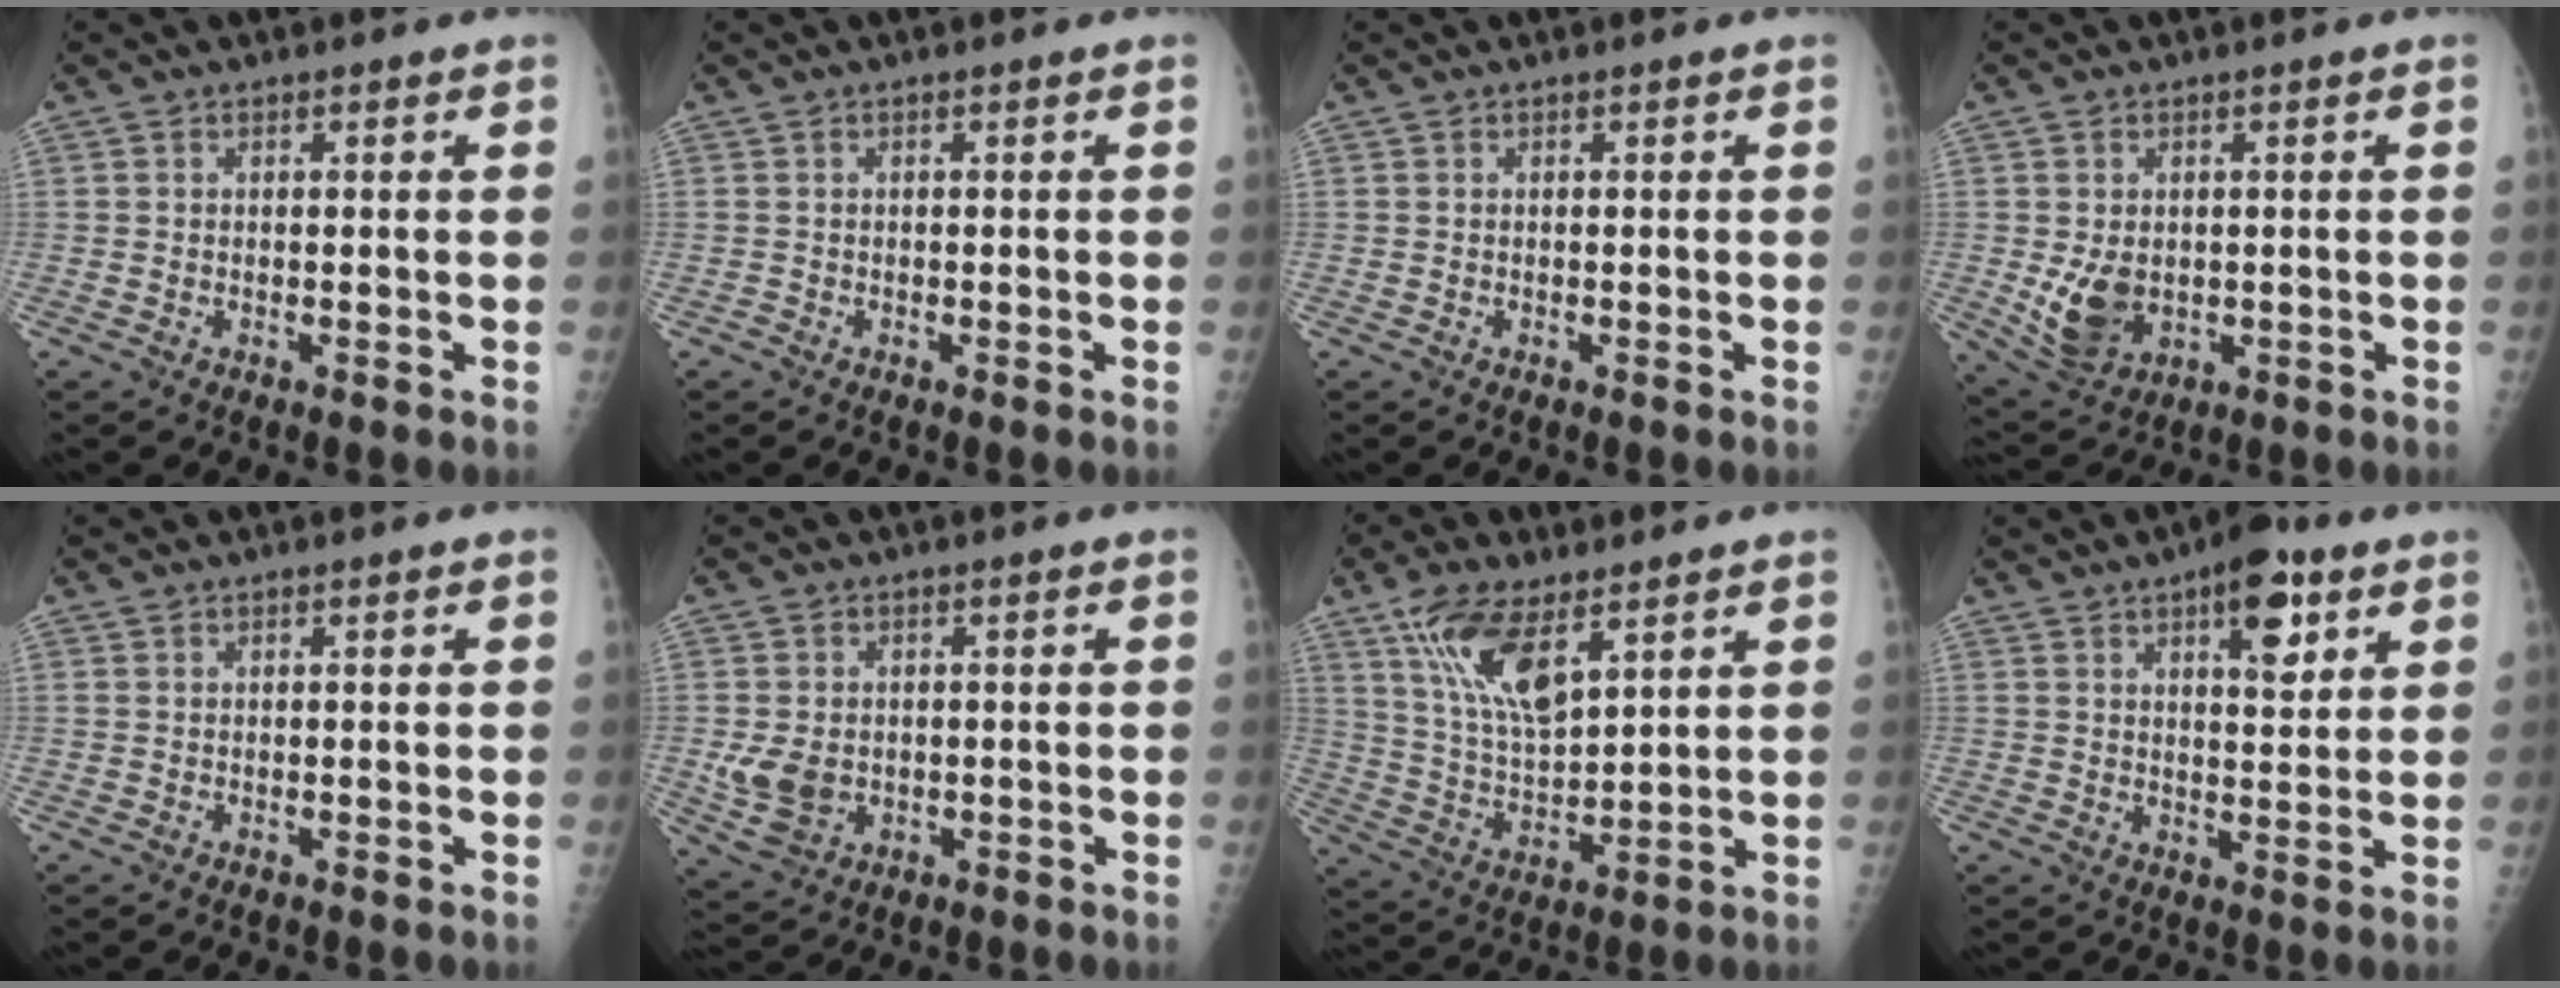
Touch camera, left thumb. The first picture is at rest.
{"total": 0.0}
{"total": 0.0}
{"total": 6.9, "force": [-0.4, 5.0, 4.8], "torque": [-0.076, -0.012, 0.011]}
{"total": 0.0}
{"total": 6.2, "force": [-0.7, 4.9, 3.7], "torque": [-0.059, -0.004, 0.000]}
{"total": 12.6, "force": [7.1, 4.9, 9.2], "torque": [-0.163, -0.028, 0.145]}
{"total": 9.2, "force": [4.7, 3.8, 6.9], "torque": [-0.078, -0.019, 0.064]}